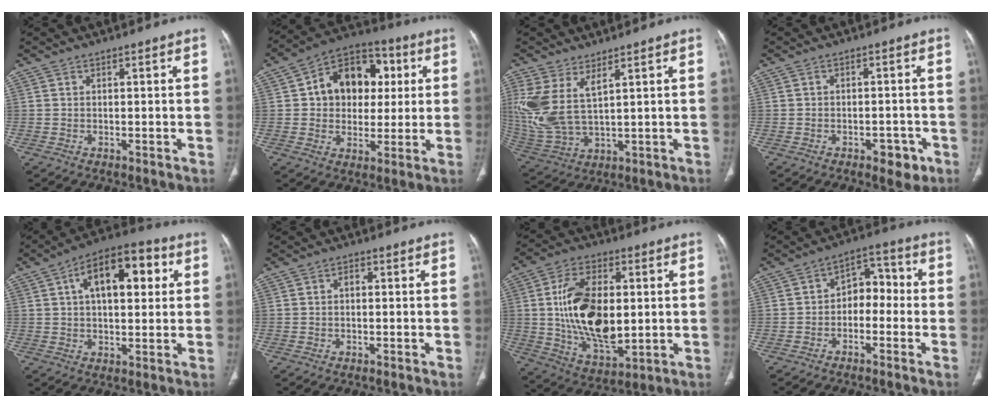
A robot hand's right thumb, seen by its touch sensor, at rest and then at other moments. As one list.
[{"total": 15.5, "force": [3.1, 11.7, 9.8], "torque": [-0.094, 0.015, 0.042]}, {"total": 11.9, "force": [4.8, 5.2, 9.6], "torque": [-0.235, -0.020, 0.115]}, {"total": 4.6, "force": [-2.5, 2.6, 2.9], "torque": [-0.019, 0.013, -0.028]}, {"total": 14.8, "force": [4.3, 7.4, 12.1], "torque": [-0.162, 0.021, 0.061]}, {"total": 1.4, "force": [0.0, 0.8, 1.1], "torque": [-0.016, 0.005, -0.002]}, {"total": 18.5, "force": [1.1, 10.1, 15.5], "torque": [-0.267, -0.011, 0.030]}, {"total": 7.0, "force": [-1.4, 5.0, 4.8], "torque": [-0.039, 0.042, -0.037]}]